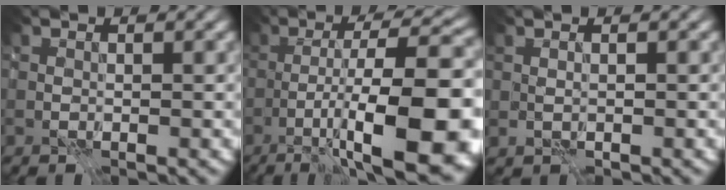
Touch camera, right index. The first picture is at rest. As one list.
[{"total": 15.1, "force": [-4.0, 4.0, 14.0], "torque": [-0.194, 0.013, -0.056]}, {"total": 0.8, "force": [0.5, 0.3, 0.6], "torque": [-0.007, -0.009, 0.004]}]